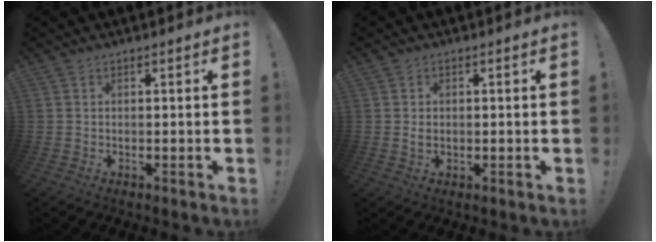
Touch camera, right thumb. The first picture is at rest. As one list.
[{"total": 1.9, "force": [0.2, 1.6, 0.9], "torque": [-0.007, 0.003, 0.003]}]